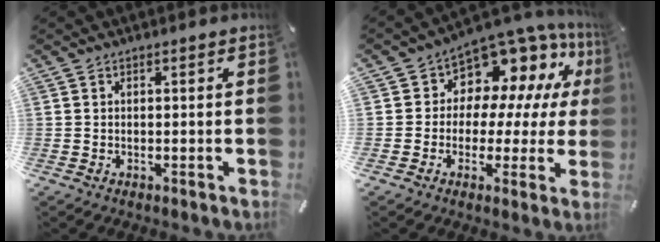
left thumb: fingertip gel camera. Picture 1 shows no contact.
{"total": 9.7, "force": [6.7, 6.6, 2.4], "torque": [-0.053, -0.072, 0.125]}